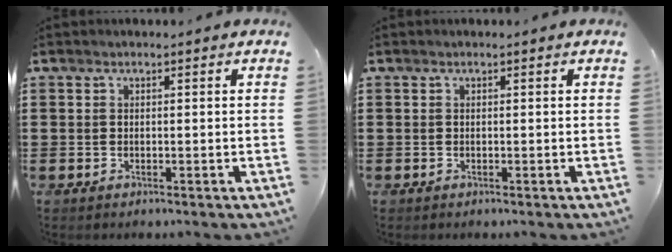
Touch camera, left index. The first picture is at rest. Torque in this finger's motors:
{"motor_torque": [0.00, 0.00, 0.00, 0.00]}